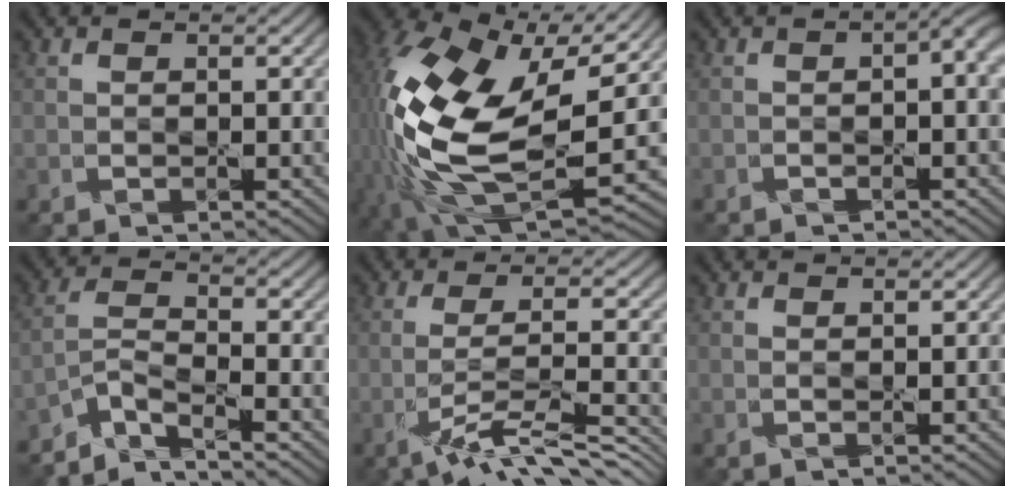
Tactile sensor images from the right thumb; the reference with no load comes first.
{"total": 18.7, "force": [0.4, 9.6, 16.0], "torque": [-0.383, -0.050, 0.022]}
{"total": 2.9, "force": [0.0, 0.7, 2.8], "torque": [-0.044, 0.002, -0.001]}
{"total": 5.1, "force": [-4.6, 0.8, 2.2], "torque": [-0.048, -0.001, -0.101]}
{"total": 8.6, "force": [-5.0, 1.5, 6.9], "torque": [-0.114, 0.009, -0.083]}
{"total": 0.5, "force": [0.3, 0.0, 0.4], "torque": [-0.008, 0.002, 0.004]}